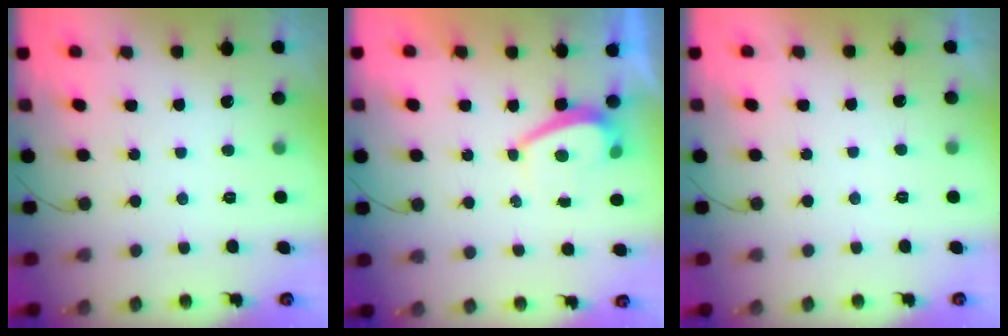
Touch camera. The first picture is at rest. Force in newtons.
{"total": 1.7, "press": 1.6, "slide": 0.6}
{"total": 0.9, "press": 0.8, "slide": 0.4}